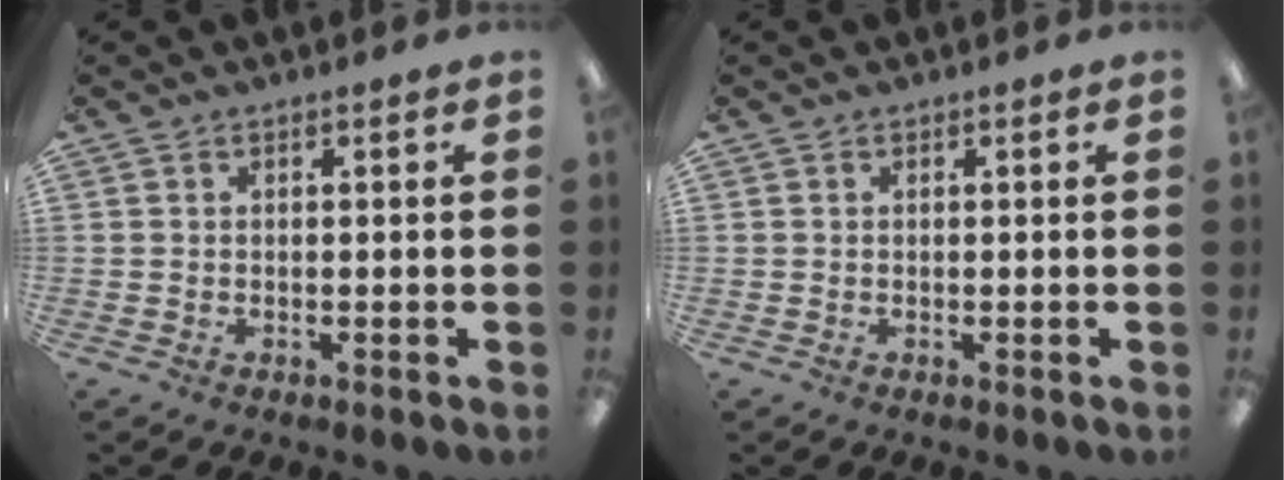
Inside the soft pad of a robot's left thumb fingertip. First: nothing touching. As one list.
[{"total": 0.0}]